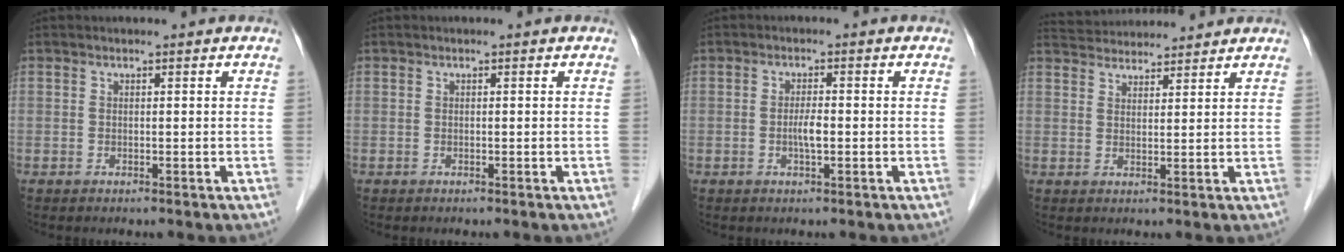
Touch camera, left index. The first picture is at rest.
{"total": 0.0}
{"total": 2.2, "force": [-0.6, 0.4, 2.1], "torque": [-0.042, -0.002, -0.011]}
{"total": 8.9, "force": [8.6, 1.4, 1.9], "torque": [-0.034, 0.032, 0.133]}